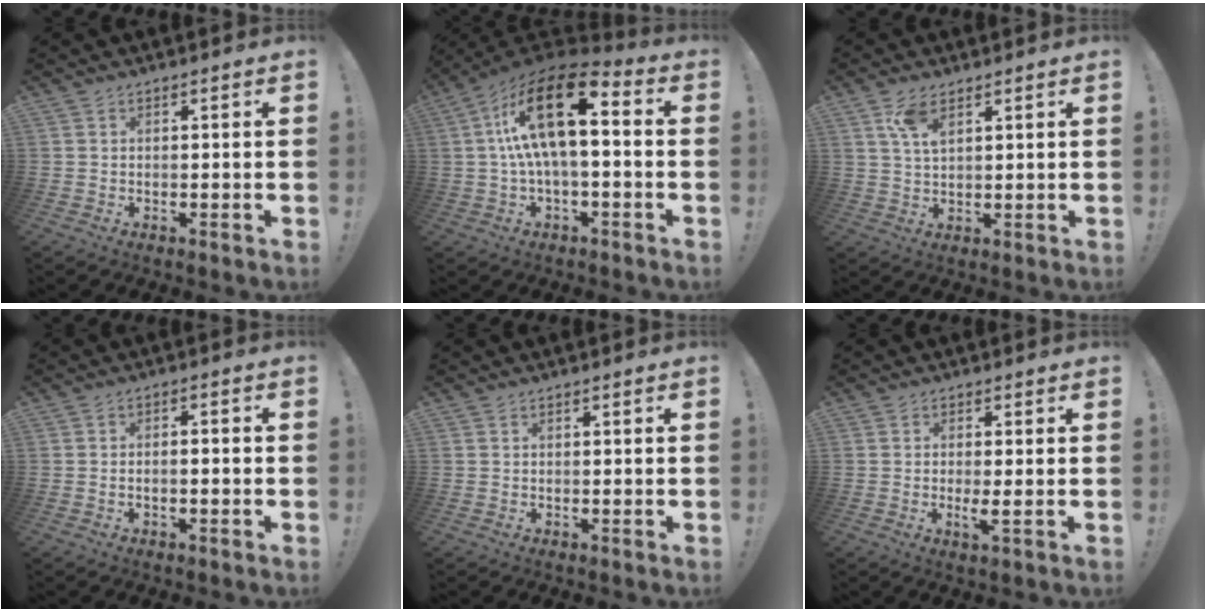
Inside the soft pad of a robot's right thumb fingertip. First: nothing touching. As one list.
[{"total": 18.5, "force": [4.2, 7.3, 16.4], "torque": [-0.289, -0.017, 0.069]}, {"total": 6.4, "force": [3.4, 2.8, 4.7], "torque": [-0.086, -0.007, 0.062]}, {"total": 1.7, "force": [-1.1, 0.4, 1.3], "torque": [-0.021, 0.007, -0.019]}, {"total": 0.0}, {"total": 3.2, "force": [-0.2, -0.2, 3.1], "torque": [-0.047, -0.012, -0.003]}]